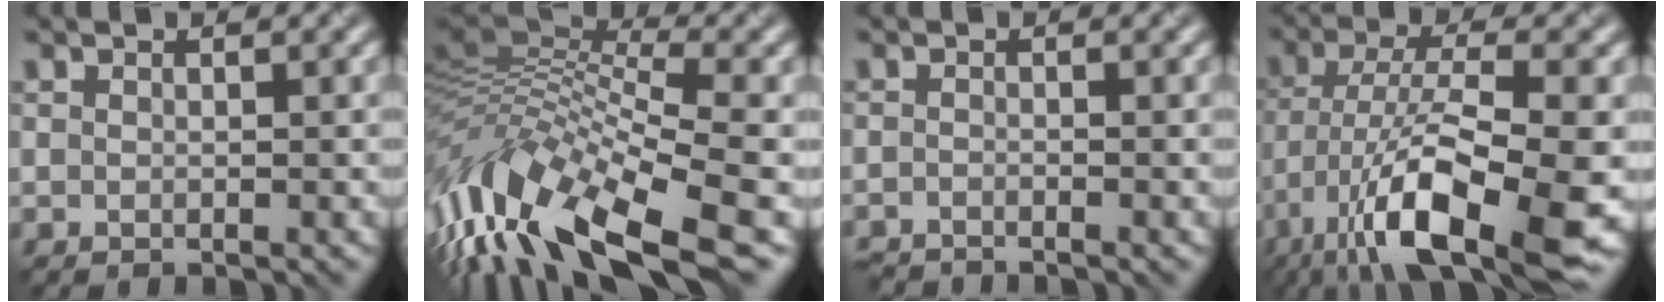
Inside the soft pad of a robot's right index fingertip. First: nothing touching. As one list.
[{"total": 11.8, "force": [-4.0, 4.3, 10.2], "torque": [-0.209, 0.021, -0.065]}, {"total": 2.0, "force": [-1.9, 0.0, 0.4], "torque": [-0.018, -0.006, -0.043]}, {"total": 12.3, "force": [-5.1, 4.1, 10.3], "torque": [-0.197, -0.002, -0.094]}]